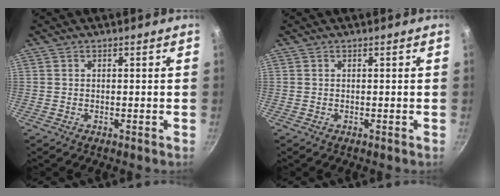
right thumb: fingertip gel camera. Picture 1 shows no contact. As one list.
[{"total": 0.0}]